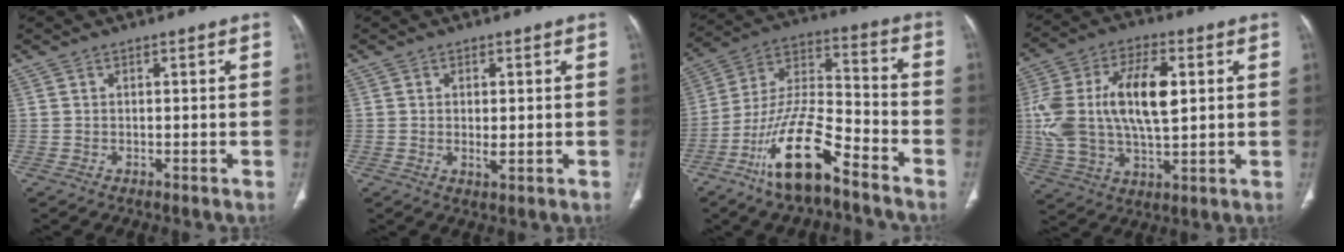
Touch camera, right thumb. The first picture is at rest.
{"total": 2.6, "force": [-0.1, 1.1, 2.4], "torque": [-0.044, -0.007, 0.000]}
{"total": 16.7, "force": [-10.4, 5.2, 12.0], "torque": [-0.228, 0.071, -0.197]}
{"total": 19.1, "force": [2.7, 9.5, 16.3], "torque": [-0.326, 0.011, 0.050]}